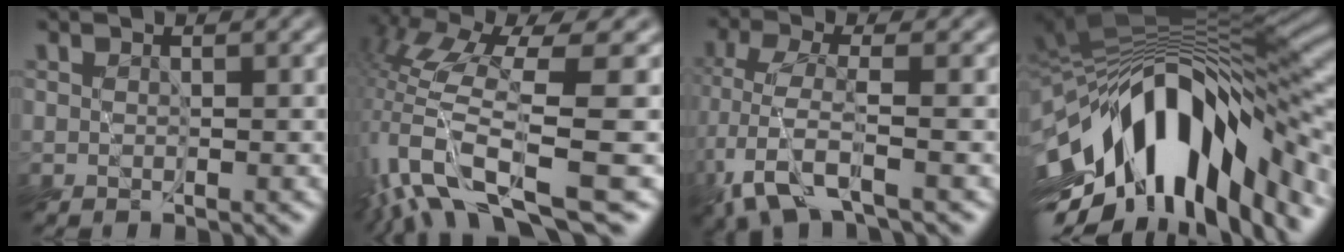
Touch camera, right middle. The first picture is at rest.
{"total": 12.0, "force": [-4.4, 3.1, 10.7], "torque": [-0.238, 0.006, -0.063]}
{"total": 4.6, "force": [-2.7, 0.9, 3.6], "torque": [-0.084, -0.011, -0.061]}
{"total": 14.8, "force": [-5.8, 6.0, 12.1], "torque": [-0.189, 0.013, -0.094]}